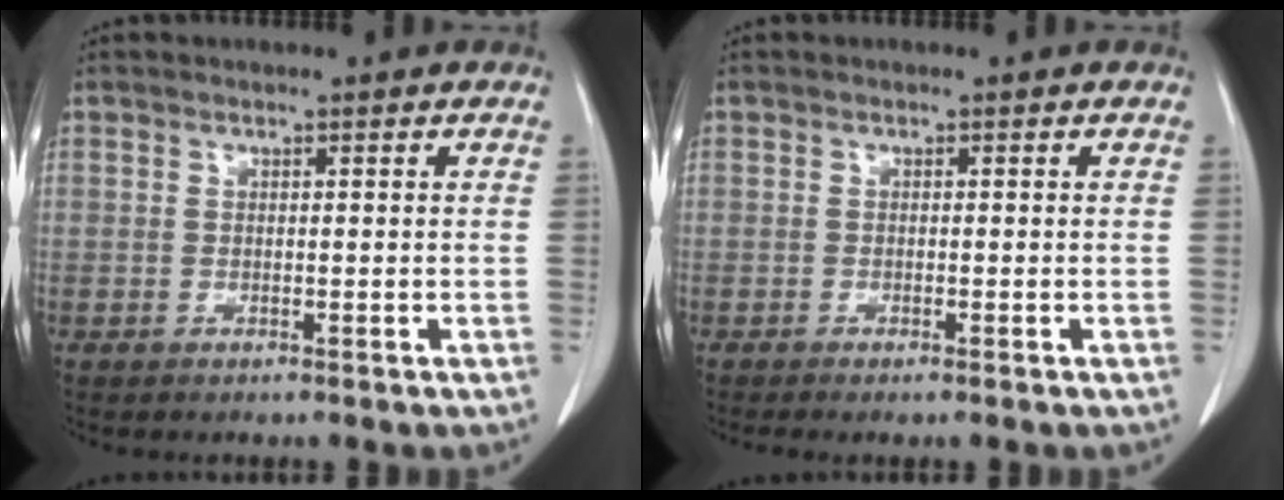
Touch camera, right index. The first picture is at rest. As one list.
[{"total": 1.3, "force": [-0.9, 0.0, 0.8], "torque": [-0.015, -0.003, -0.014]}]